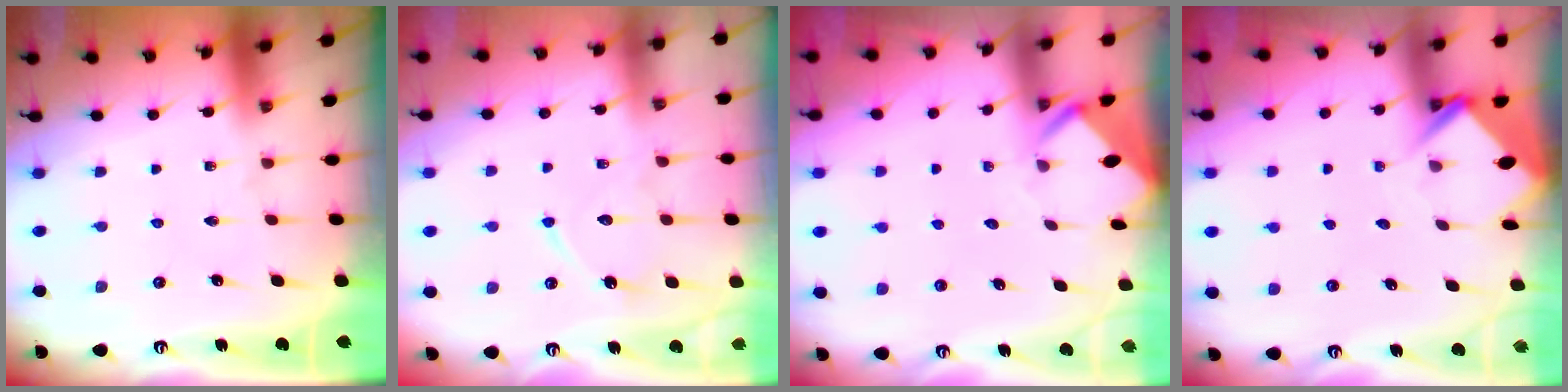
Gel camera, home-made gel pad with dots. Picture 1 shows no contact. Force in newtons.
{"total": 9.6, "press": 9.6, "slide": 0.8}
{"total": 3.5, "press": 3.5, "slide": 0.3}
{"total": 4.1, "press": 4.1, "slide": 0.2}